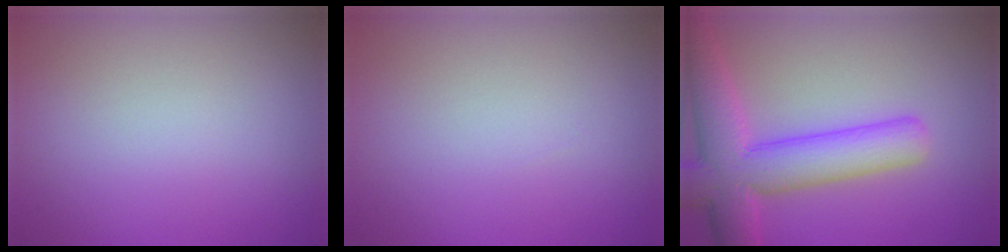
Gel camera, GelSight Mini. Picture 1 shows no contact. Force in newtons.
{"total": 0.0}
{"total": 8.2, "press": 8.2, "slide": 0.3}